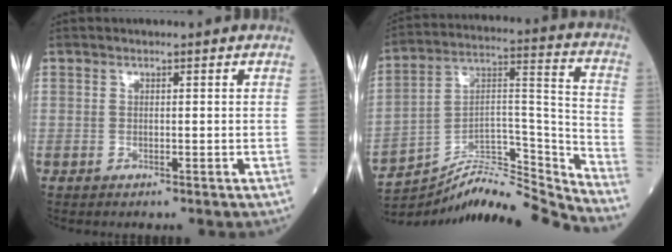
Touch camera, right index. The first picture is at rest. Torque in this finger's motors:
{"motor_torque": [0.24, -0.39, 0.10, -0.01]}